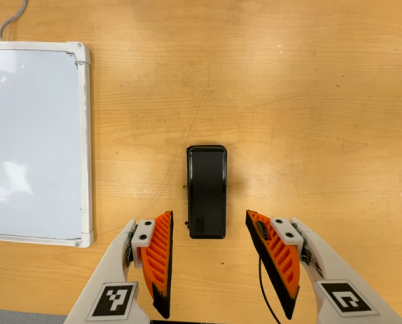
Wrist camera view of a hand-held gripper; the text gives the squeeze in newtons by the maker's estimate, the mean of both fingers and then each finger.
{"total": 0.0}